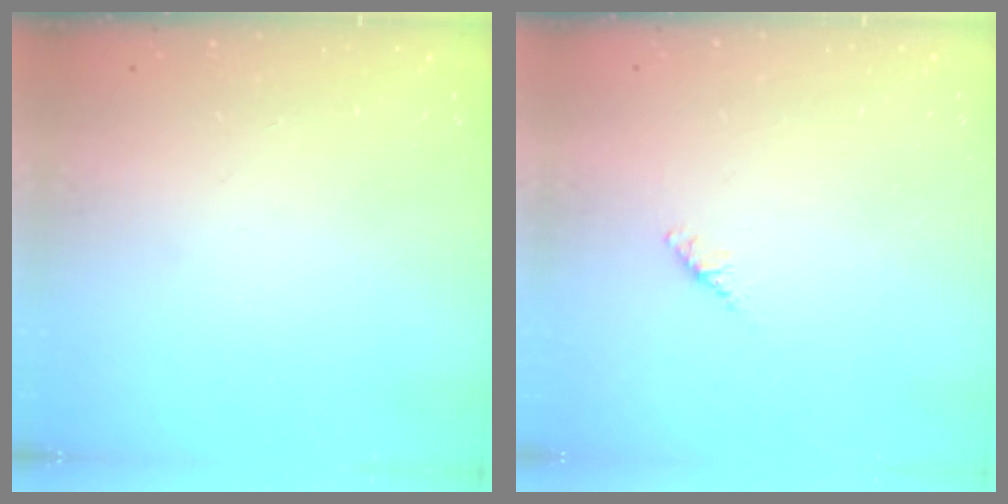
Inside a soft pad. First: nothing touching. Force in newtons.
{"total": 1.8, "press": 1.7, "slide": 0.6}